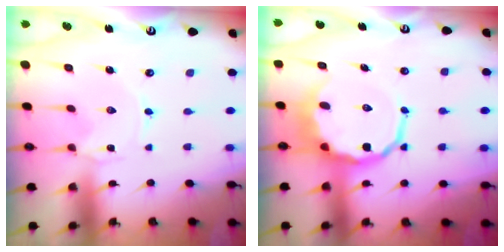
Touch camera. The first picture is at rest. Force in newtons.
{"total": 10.4, "press": 10.0, "slide": 3.1}